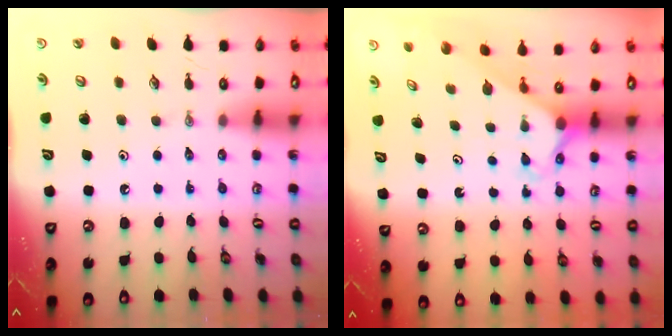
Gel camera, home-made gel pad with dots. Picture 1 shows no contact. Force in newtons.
{"total": 2.4, "press": 2.4, "slide": 0.3}